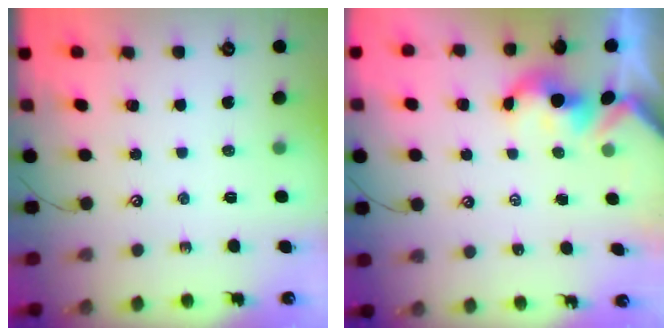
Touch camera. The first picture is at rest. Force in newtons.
{"total": 2.0, "press": 2.0, "slide": 0.2}